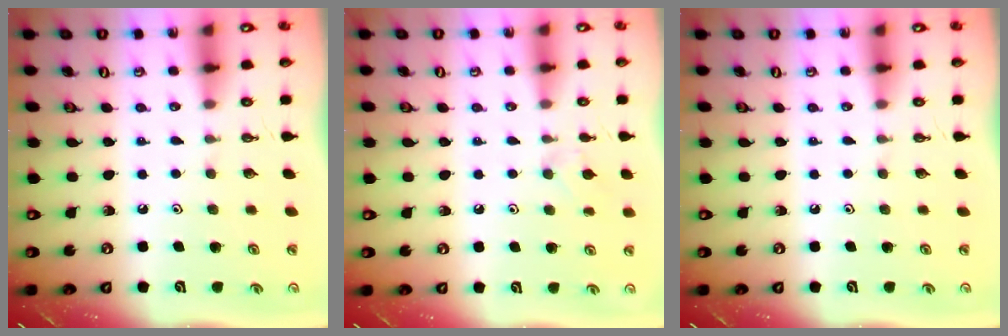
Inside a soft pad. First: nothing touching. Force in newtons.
{"total": 5.4, "press": 5.4, "slide": 0.8}
{"total": 0.0}